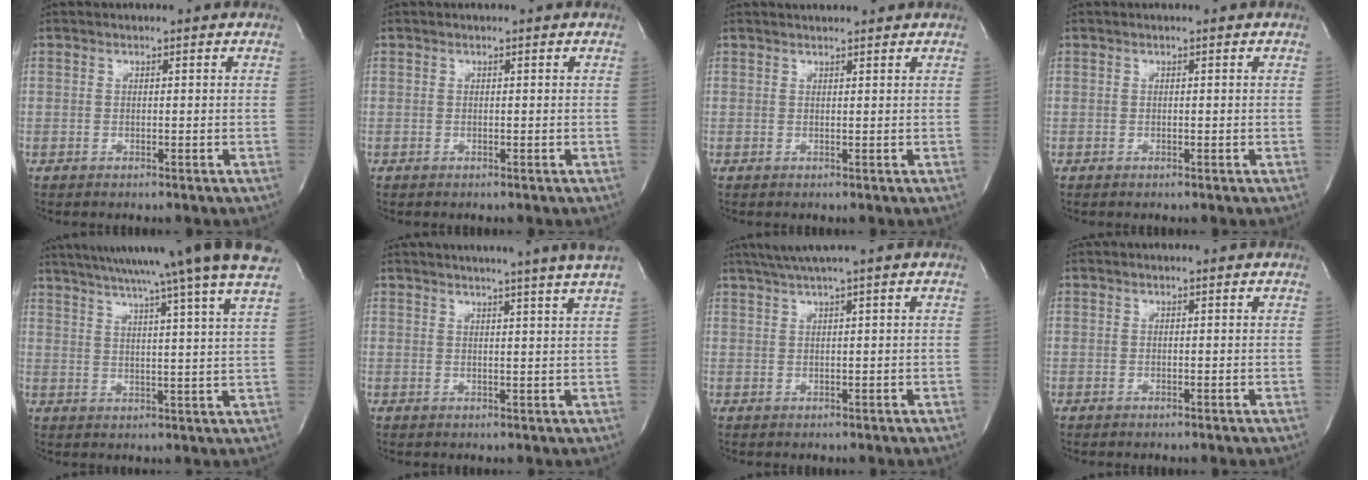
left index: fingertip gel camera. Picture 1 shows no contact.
{"total": 0.0}
{"total": 3.4, "force": [3.3, 0.3, 0.9], "torque": [-0.016, 0.022, 0.045]}
{"total": 0.0}
{"total": 22.0, "force": [18.4, -1.7, 12.0], "torque": [-0.204, -0.017, 0.242]}
{"total": 10.8, "force": [9.2, -1.8, 5.3], "torque": [-0.078, -0.018, 0.097]}
{"total": 3.6, "force": [2.5, -1.1, 2.3], "torque": [-0.047, 0.010, 0.051]}
{"total": 0.0}